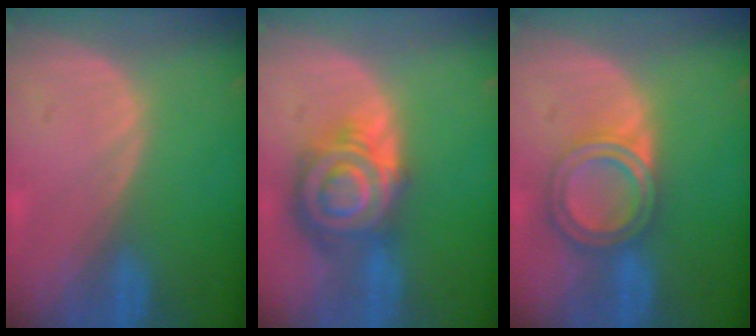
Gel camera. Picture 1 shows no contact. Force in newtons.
{"total": 9.1, "press": 9.1, "slide": 0.6}
{"total": 6.6, "press": 5.9, "slide": 3.0}